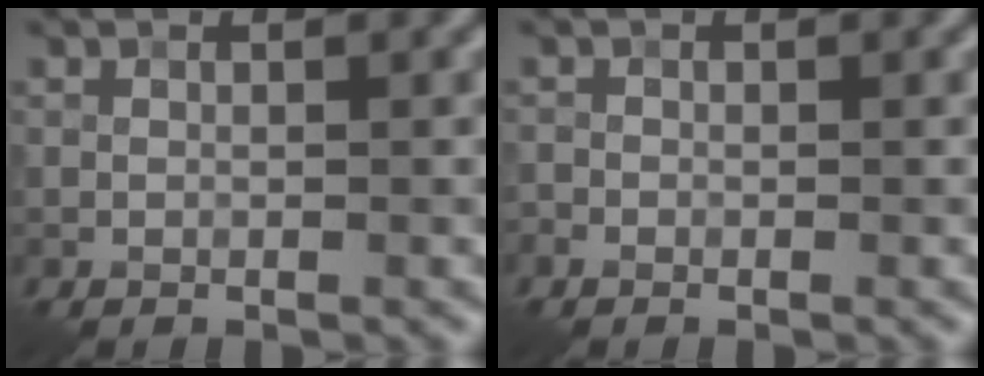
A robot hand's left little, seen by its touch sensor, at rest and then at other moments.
{"total": 0.6, "force": [-0.5, 0.4, 0.0], "torque": [0.001, -0.001, -0.010]}